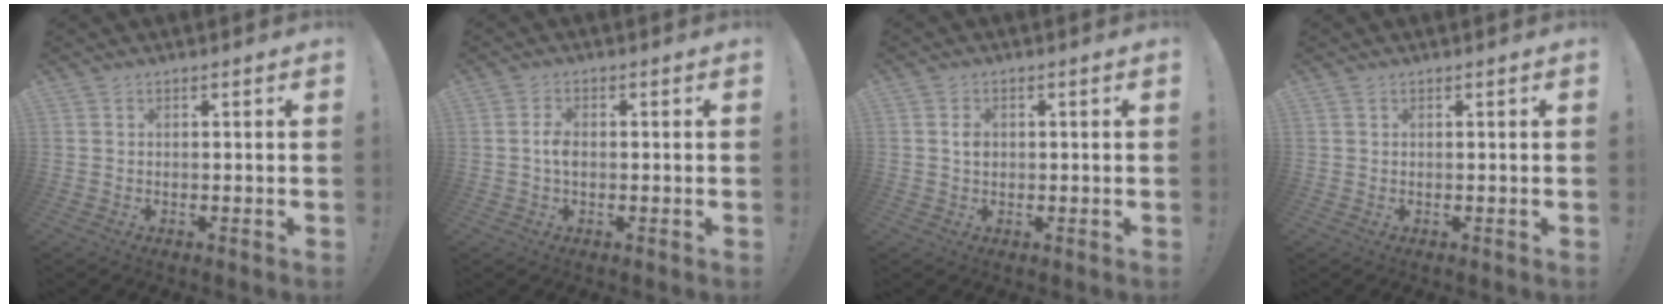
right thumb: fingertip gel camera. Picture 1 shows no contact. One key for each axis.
{"total": 3.3, "fx": -0.6, "fy": 1.8, "fz": 2.7, "tx": -0.042, "ty": 0.006, "tz": -0.011}
{"total": 3.0, "fx": 0.1, "fy": 2.6, "fz": 1.5, "tx": -0.005, "ty": -0.004, "tz": -0.003}
{"total": 0.0}